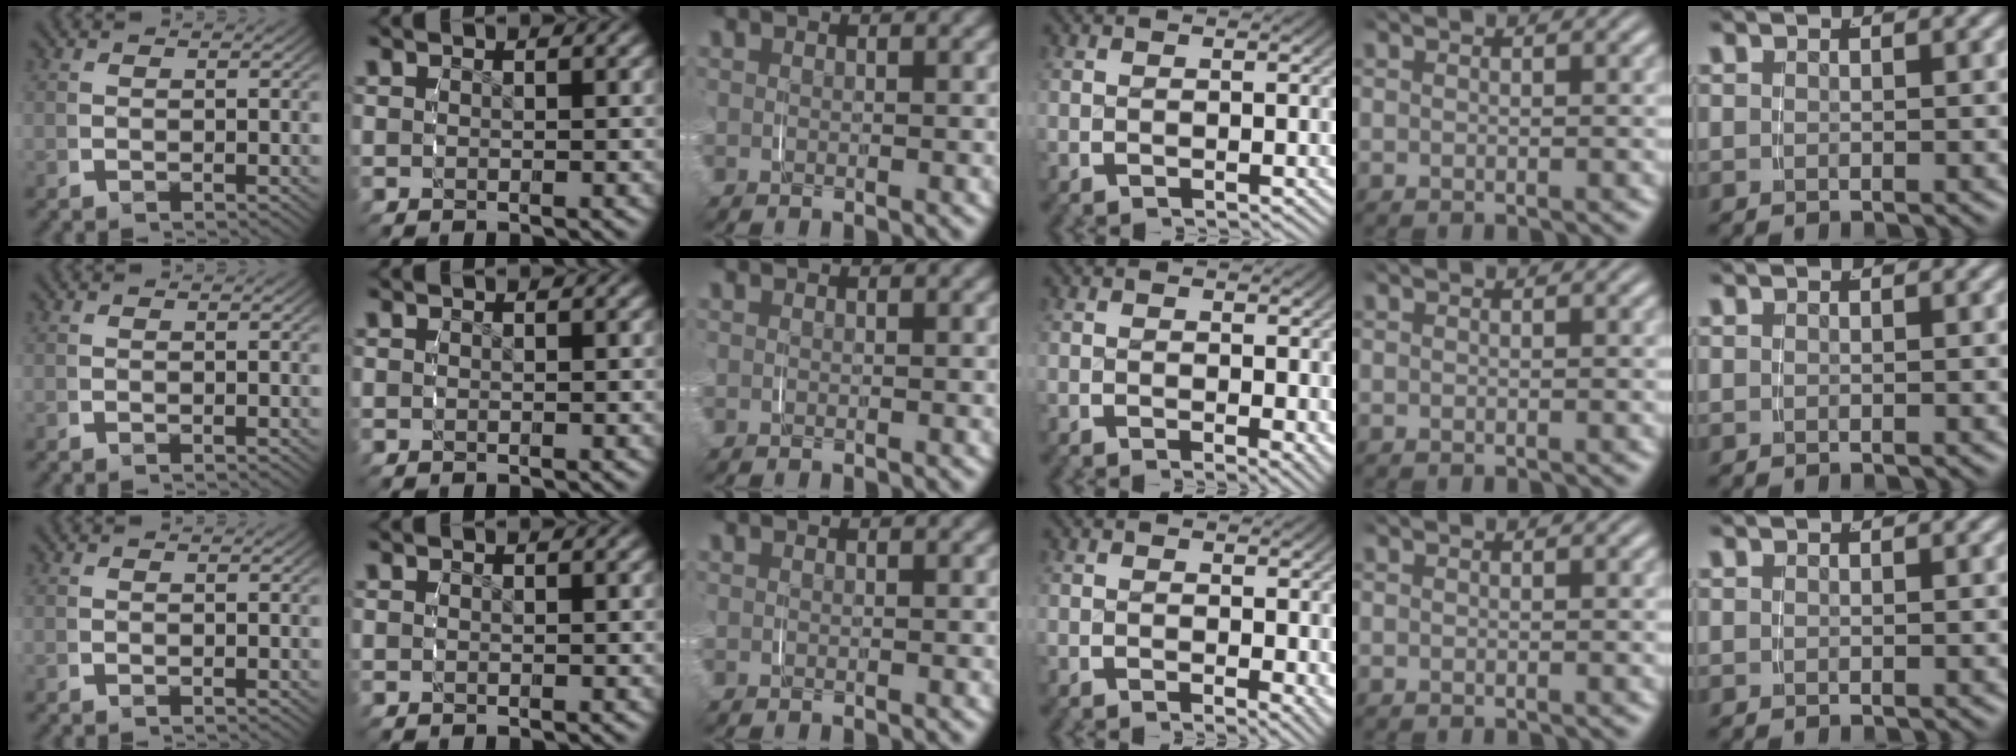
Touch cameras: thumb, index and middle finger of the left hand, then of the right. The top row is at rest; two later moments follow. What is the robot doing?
{"motion": "grasp_and_lifting", "object": "jewelry box"}